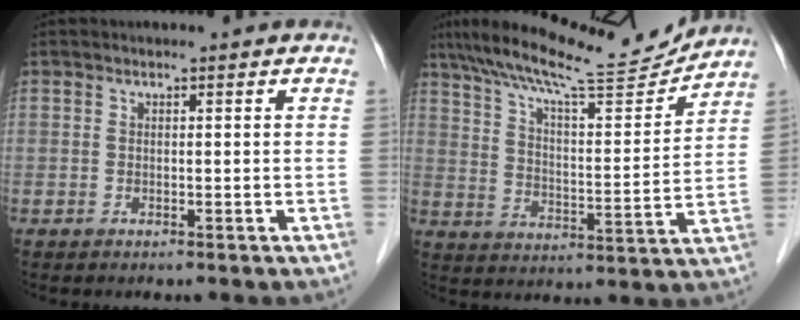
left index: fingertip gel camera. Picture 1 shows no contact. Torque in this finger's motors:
{"motor_torque": [0.98, -1.16, 0.36, 0.10]}